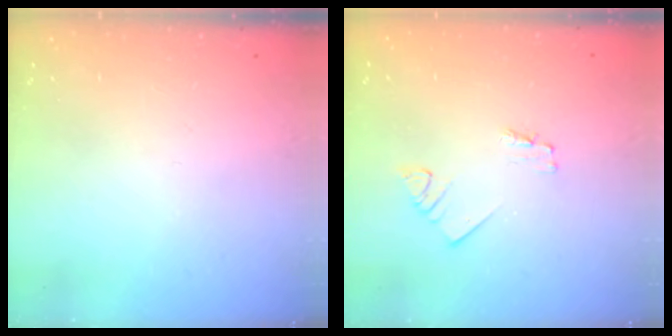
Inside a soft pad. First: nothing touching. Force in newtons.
{"total": 1.2, "press": 1.2, "slide": 0.0}